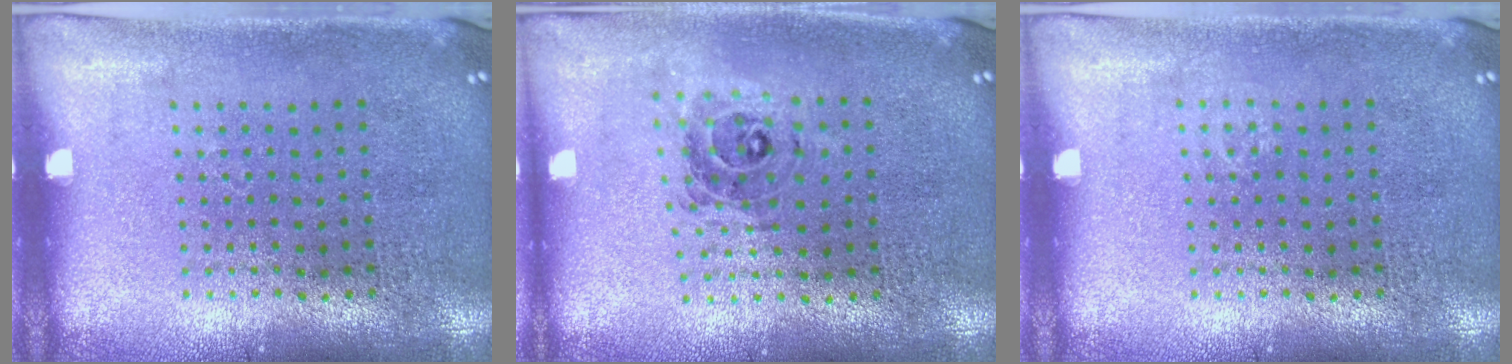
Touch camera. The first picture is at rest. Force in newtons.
{"total": 0.7, "press": 0.7, "slide": 0.2}
{"total": 0.5, "press": 0.5, "slide": 0.2}